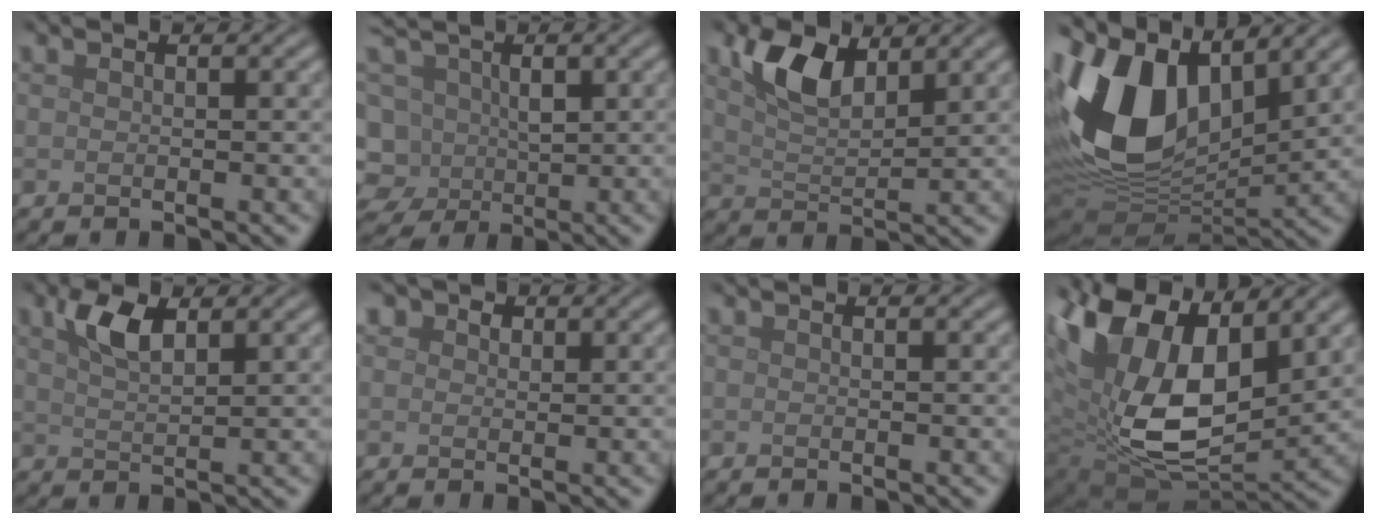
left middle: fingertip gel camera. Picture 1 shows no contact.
{"total": 9.2, "force": [-0.6, 8.0, 4.5], "torque": [-0.120, 0.016, -0.034]}
{"total": 5.0, "force": [2.7, 2.5, 3.4], "torque": [-0.074, 0.002, 0.050]}
{"total": 14.2, "force": [3.7, 8.6, 10.7], "torque": [-0.231, 0.002, 0.064]}
{"total": 3.4, "force": [1.9, 1.4, 2.5], "torque": [-0.054, 0.006, 0.038]}
{"total": 3.6, "force": [2.0, 2.5, 1.6], "torque": [-0.033, 0.008, 0.017]}
{"total": 0.0}
{"total": 16.8, "force": [4.6, 9.6, 13.0], "torque": [-0.266, 0.001, 0.088]}